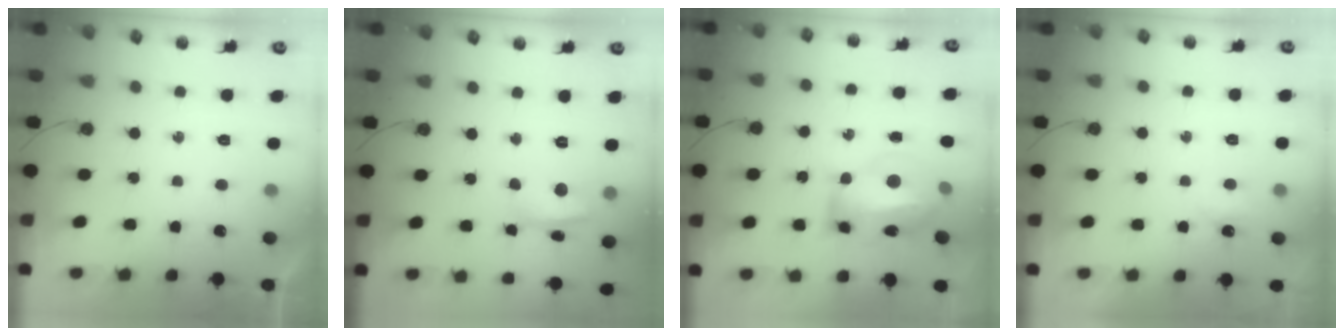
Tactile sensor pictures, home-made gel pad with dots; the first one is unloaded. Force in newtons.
{"total": 11.7, "press": 5.7, "slide": 10.3}
{"total": 15.1, "press": 15.0, "slide": 1.3}
{"total": 2.7, "press": 2.6, "slide": 0.5}